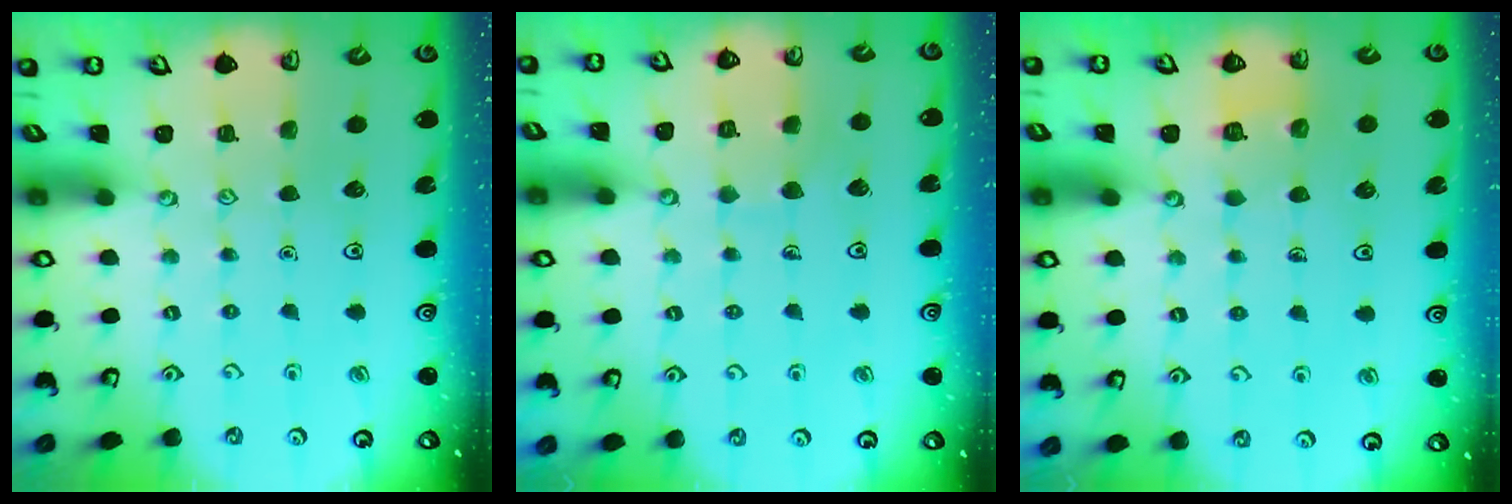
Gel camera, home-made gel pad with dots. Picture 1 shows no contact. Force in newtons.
{"total": 6.4, "press": 6.4, "slide": 0.2}
{"total": 2.6, "press": 2.6, "slide": 0.1}